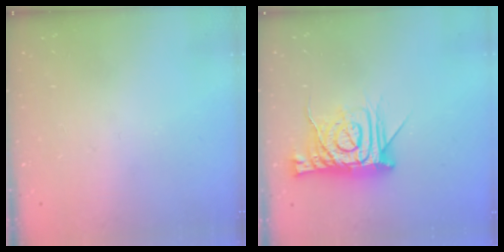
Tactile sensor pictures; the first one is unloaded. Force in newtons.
{"total": 14.3, "press": 14.3, "slide": 1.0}